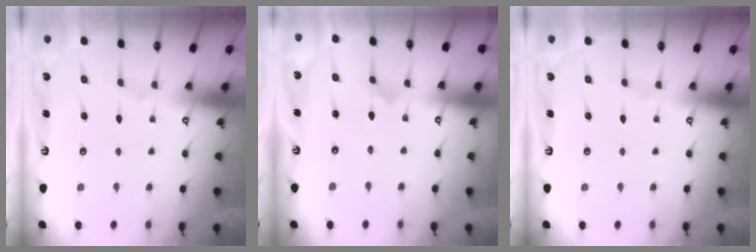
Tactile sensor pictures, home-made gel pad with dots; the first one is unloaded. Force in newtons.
{"total": 1.3, "press": 1.3, "slide": 0.0}
{"total": 0.0}